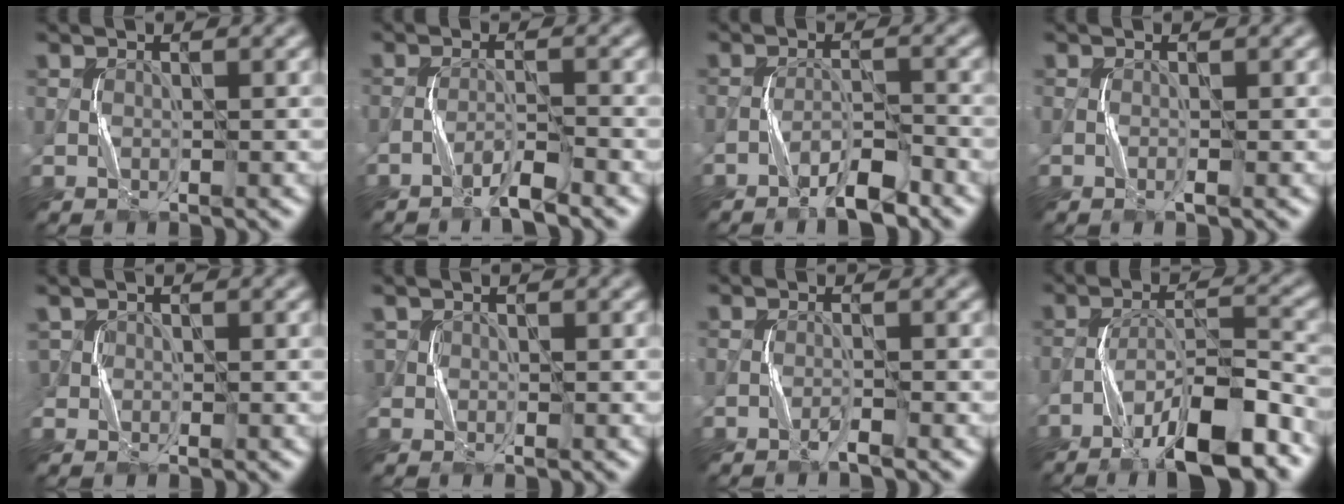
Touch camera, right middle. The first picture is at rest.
{"total": 2.5, "force": [-2.0, 0.1, 1.6], "torque": [-0.028, 0.007, -0.043]}
{"total": 3.5, "force": [-2.6, 0.6, 2.2], "torque": [-0.041, 0.008, -0.051]}
{"total": 0.7, "force": [-0.3, 0.0, 0.6], "torque": [-0.015, 0.000, -0.007]}
{"total": 1.6, "force": [0.4, 1.3, 0.8], "torque": [-0.018, 0.003, 0.007]}
{"total": 1.3, "force": [0.3, 1.1, 0.7], "torque": [-0.013, 0.002, 0.005]}
{"total": 1.1, "force": [-0.9, 0.0, 0.7], "torque": [-0.015, 0.005, -0.020]}
{"total": 9.4, "force": [-6.2, 2.1, 6.8], "torque": [-0.109, 0.013, -0.105]}